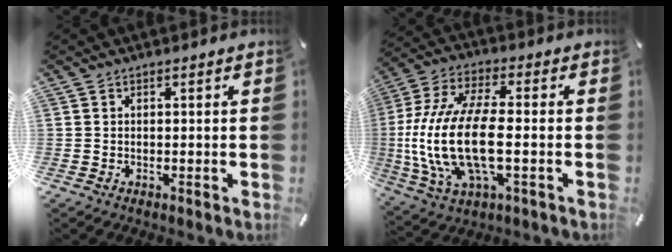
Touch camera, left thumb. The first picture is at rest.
{"total": 18.3, "force": [-2.0, 7.9, 16.3], "torque": [-0.361, -0.015, -0.038]}